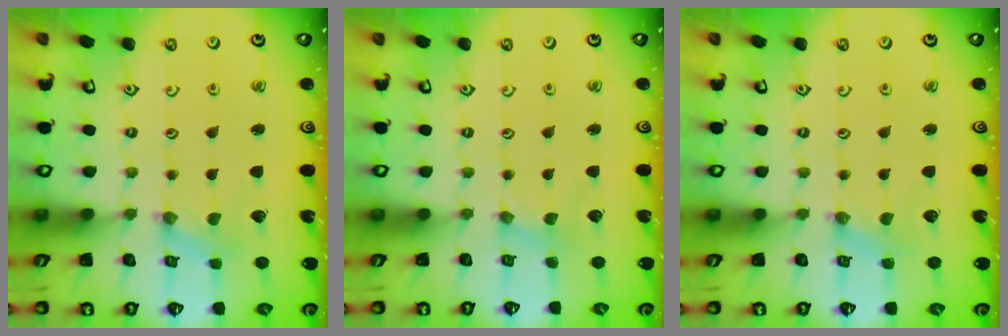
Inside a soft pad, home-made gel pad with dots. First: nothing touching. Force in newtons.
{"total": 0.5, "press": 0.5, "slide": 0.1}
{"total": 0.7, "press": 0.6, "slide": 0.1}